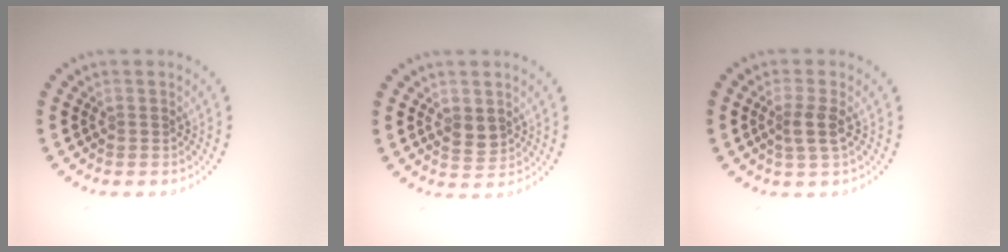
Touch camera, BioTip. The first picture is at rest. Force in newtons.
{"total": 1.9, "press": 1.8, "slide": 0.3}
{"total": 1.9, "press": 1.6, "slide": 1.1}